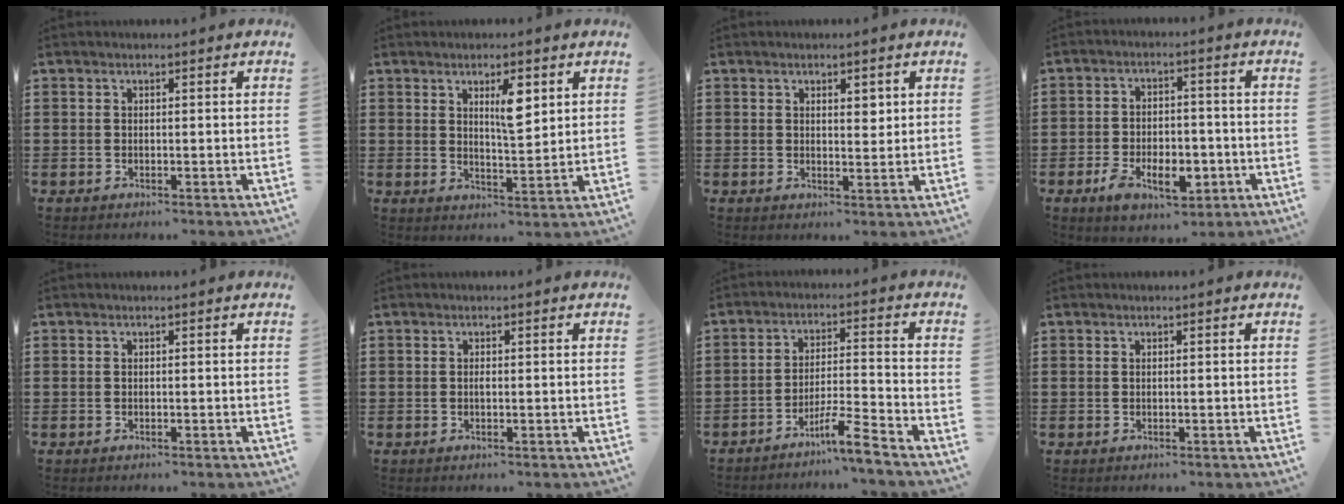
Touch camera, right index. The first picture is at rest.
{"total": 5.2, "force": [2.3, 1.5, 4.5], "torque": [-0.070, -0.003, 0.032]}
{"total": 2.1, "force": [1.0, 0.9, 1.6], "torque": [-0.025, 0.002, 0.015]}
{"total": 7.2, "force": [-3.1, 4.3, 4.9], "torque": [-0.076, 0.007, -0.059]}
{"total": 0.0}
{"total": 0.6, "force": [-0.2, 0.0, 0.5], "torque": [-0.012, -0.005, -0.002]}
{"total": 6.1, "force": [-5.0, -0.2, 3.5], "torque": [-0.065, -0.007, -0.095]}
{"total": 0.0}